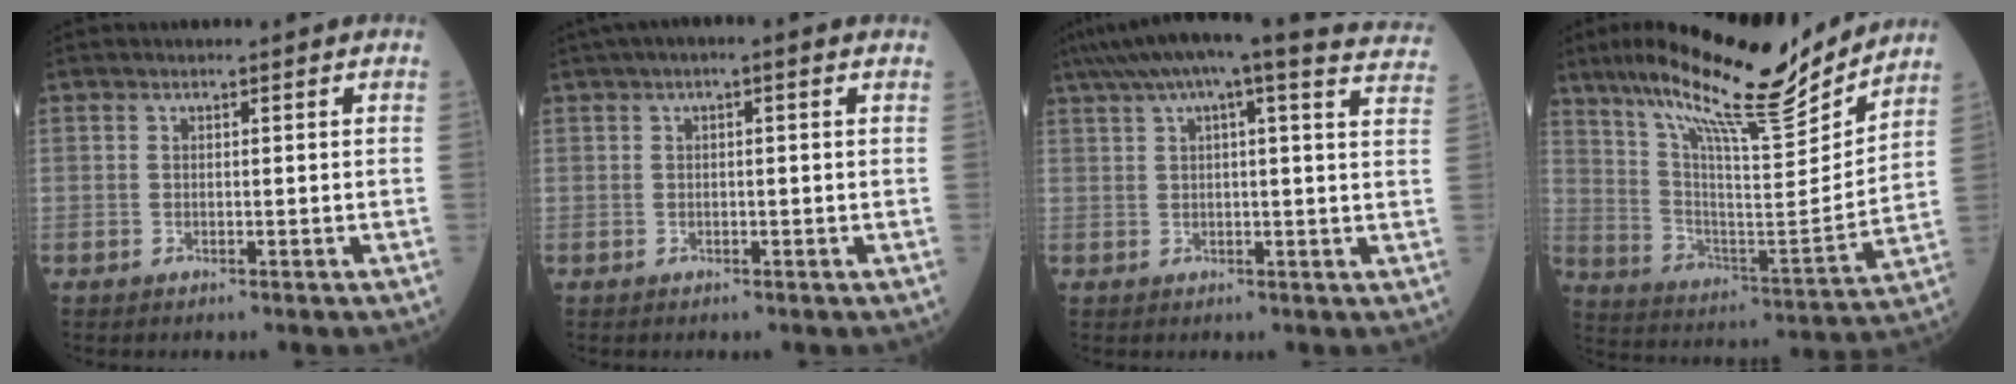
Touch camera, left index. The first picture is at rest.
{"total": 2.9, "force": [1.1, 0.6, 2.6], "torque": [-0.046, 0.016, 0.012]}
{"total": 21.1, "force": [17.9, 1.8, 11.1], "torque": [-0.173, 0.009, 0.208]}
{"total": 21.0, "force": [17.1, 2.5, 11.9], "torque": [-0.208, -0.011, 0.277]}